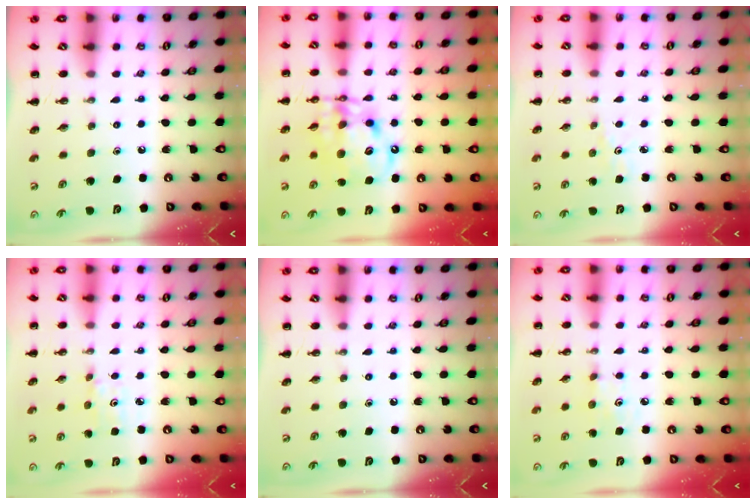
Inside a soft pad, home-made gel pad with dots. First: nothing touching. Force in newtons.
{"total": 12.3, "press": 11.8, "slide": 3.2}
{"total": 1.7, "press": 1.6, "slide": 0.6}
{"total": 3.2, "press": 3.0, "slide": 0.8}
{"total": 0.0}
{"total": 3.9, "press": 3.7, "slide": 1.0}